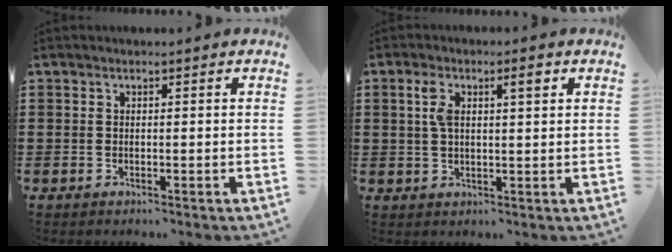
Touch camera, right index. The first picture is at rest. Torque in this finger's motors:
{"motor_torque": [0.18, -0.03, 0.12, 0.10]}